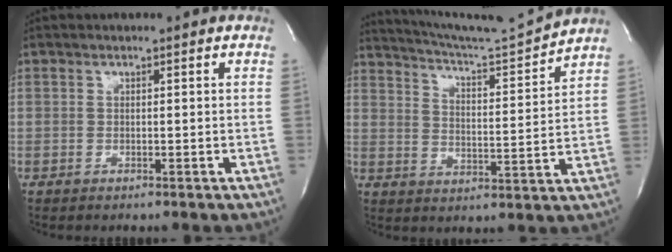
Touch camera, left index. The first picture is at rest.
{"total": 12.8, "force": [12.3, -2.4, 2.7], "torque": [-0.053, -0.044, 0.192]}